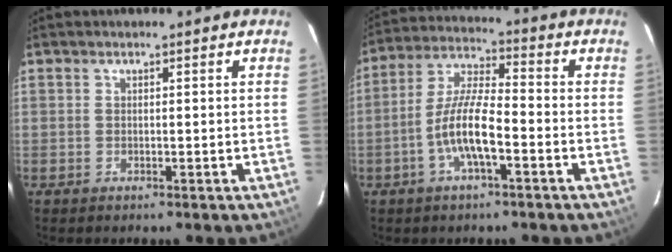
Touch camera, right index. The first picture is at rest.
{"total": 9.6, "force": [-3.8, 2.3, 8.5], "torque": [-0.177, 0.003, -0.073]}